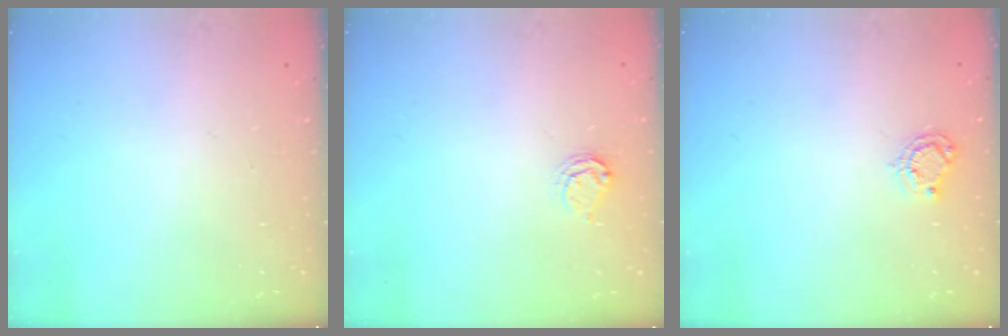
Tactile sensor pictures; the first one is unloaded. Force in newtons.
{"total": 4.7, "press": 4.7, "slide": 0.5}
{"total": 5.8, "press": 5.8, "slide": 0.5}